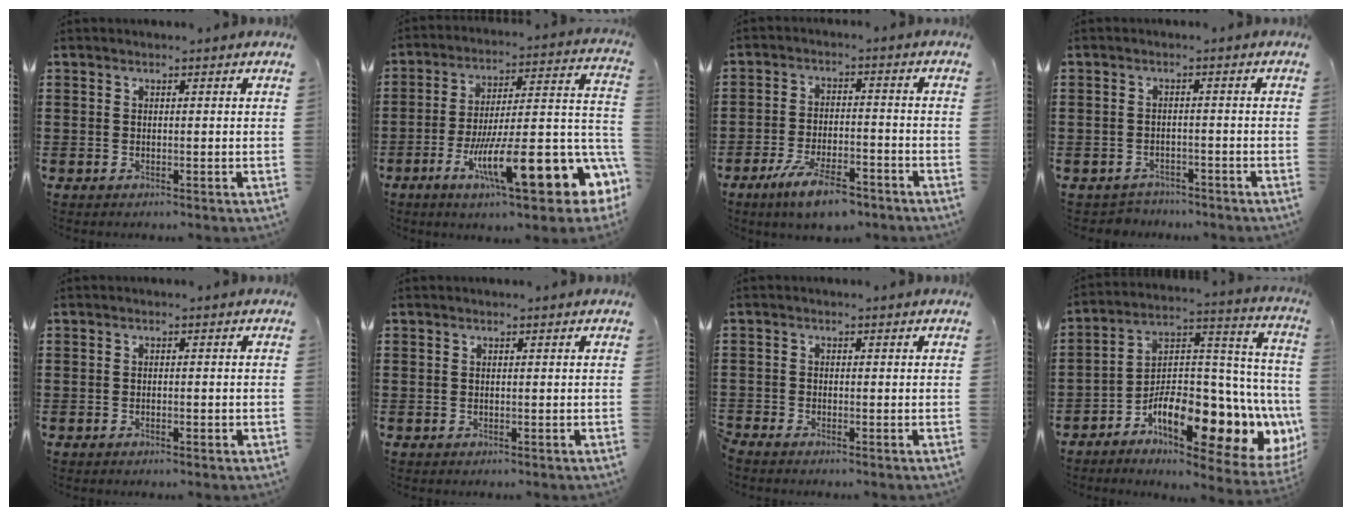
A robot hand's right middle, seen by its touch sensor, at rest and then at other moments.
{"total": 17.6, "force": [-6.7, 4.5, 15.7], "torque": [-0.242, -0.010, -0.097]}
{"total": 7.5, "force": [-5.6, 1.8, 4.7], "torque": [-0.099, -0.002, -0.105]}
{"total": 2.2, "force": [-2.1, 0.5, -0.2], "torque": [-0.005, -0.001, -0.047]}
{"total": 0.8, "force": [-0.6, 0.1, 0.6], "torque": [-0.014, -0.006, -0.009]}
{"total": 0.0}
{"total": 0.9, "force": [-0.9, 0.0, 0.2], "torque": [-0.005, 0.000, -0.017]}
{"total": 13.2, "force": [-6.6, 4.9, 10.3], "torque": [-0.181, -0.022, -0.115]}